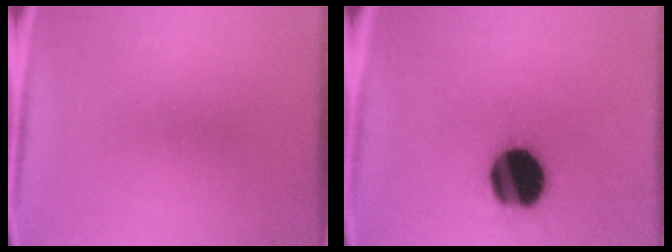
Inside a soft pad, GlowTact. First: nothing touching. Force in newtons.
{"total": 19.4}